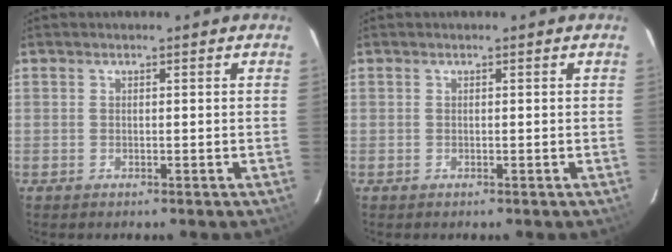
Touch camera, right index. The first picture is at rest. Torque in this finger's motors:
{"motor_torque": [0.00, 0.00, 0.00, 0.01]}